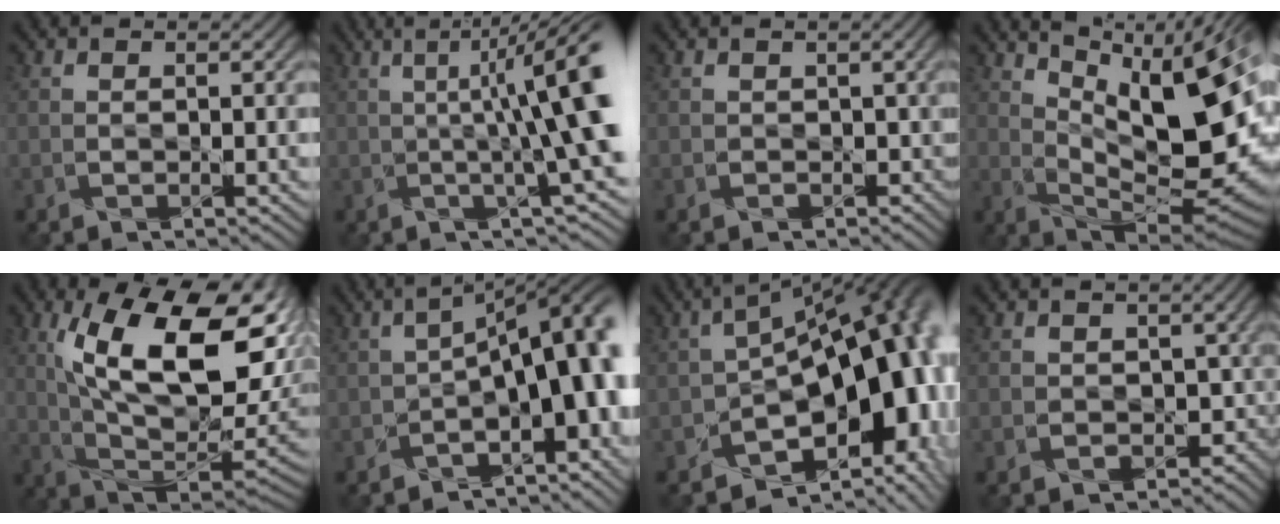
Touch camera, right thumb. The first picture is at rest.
{"total": 11.0, "force": [0.7, 1.9, 10.8], "torque": [-0.137, 0.013, 0.020]}
{"total": 0.8, "force": [0.0, 0.5, -0.5], "torque": [0.017, -0.004, 0.007]}
{"total": 15.0, "force": [5.3, 5.5, 12.9], "torque": [-0.196, 0.001, 0.101]}
{"total": 17.9, "force": [5.0, 8.9, 14.7], "torque": [-0.244, 0.013, 0.085]}
{"total": 11.8, "force": [-2.3, 4.9, 10.5], "torque": [-0.135, -0.015, -0.024]}
{"total": 17.7, "force": [-4.5, 10.0, 13.9], "torque": [-0.149, -0.035, -0.036]}
{"total": 3.6, "force": [-0.2, 3.3, 1.3], "torque": [-0.019, -0.020, -0.001]}